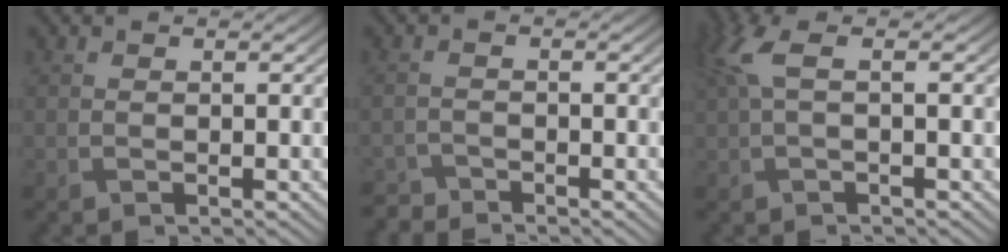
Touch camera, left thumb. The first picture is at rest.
{"total": 2.0, "force": [-2.0, 0.3, -0.1], "torque": [0.002, -0.004, -0.044]}
{"total": 3.8, "force": [1.1, 1.0, 3.5], "torque": [-0.082, 0.013, 0.019]}